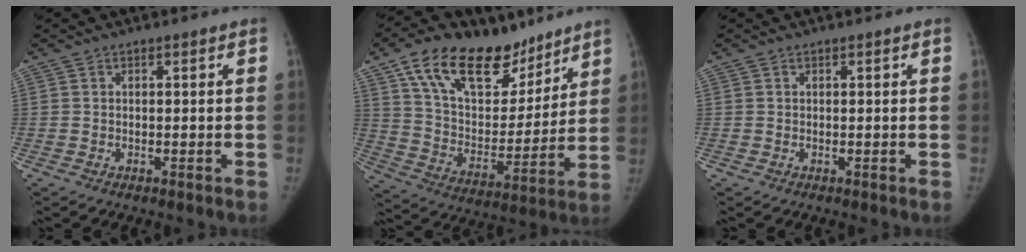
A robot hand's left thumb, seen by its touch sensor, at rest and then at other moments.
{"total": 23.9, "force": [15.5, 12.7, 13.0], "torque": [-0.179, -0.046, 0.267]}
{"total": 0.0}